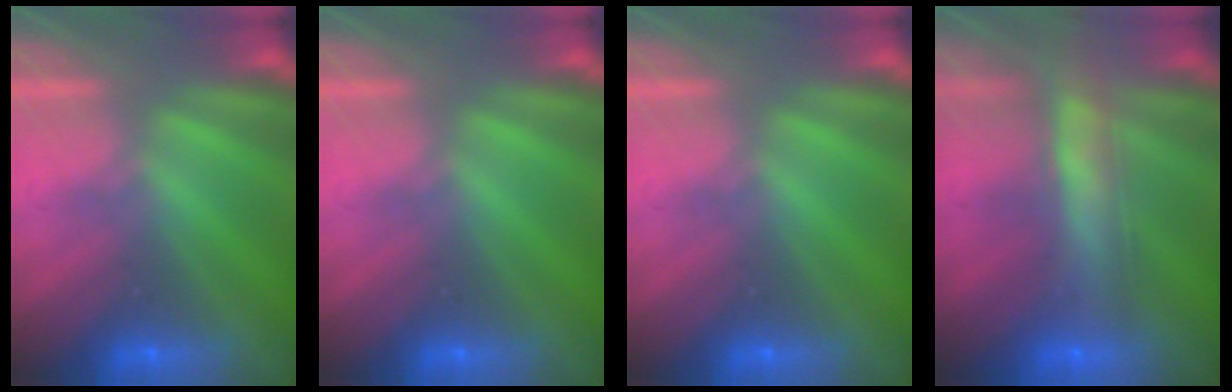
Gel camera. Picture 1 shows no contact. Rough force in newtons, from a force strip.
{"total": 0.0}
{"total": 0.0}
{"total": 7.5}